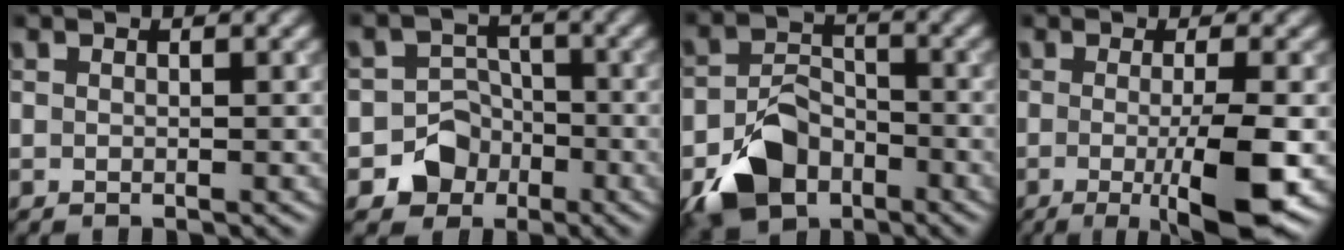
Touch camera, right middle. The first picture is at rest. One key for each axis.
{"total": 4.0, "fx": -1.9, "fy": 3.4, "fz": 0.7, "tx": 0.019, "ty": 0.012, "tz": -0.043}
{"total": 6.4, "fx": -3.6, "fy": 4.2, "fz": 3.3, "tx": -0.059, "ty": -0.008, "tz": -0.067}
{"total": 7.0, "fx": -1.4, "fy": 1.4, "fz": 6.7, "tx": -0.098, "ty": -0.013, "tz": -0.019}